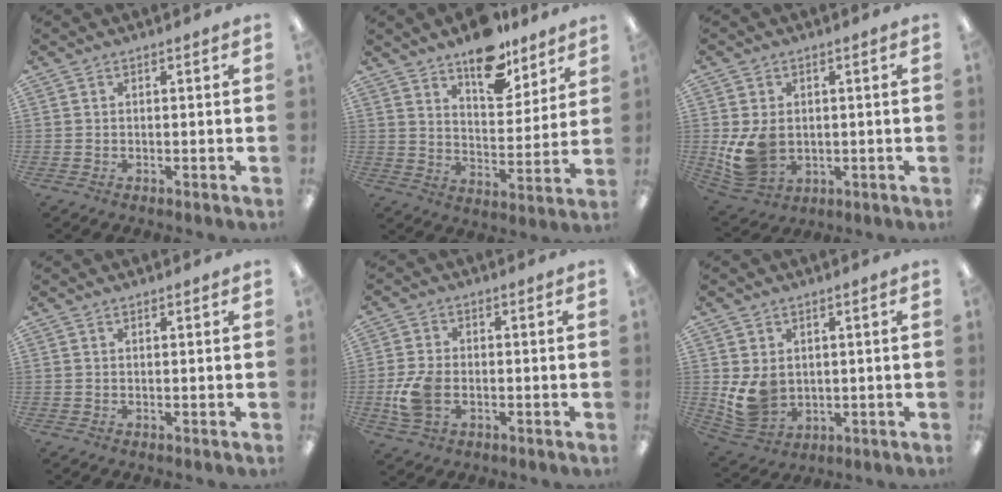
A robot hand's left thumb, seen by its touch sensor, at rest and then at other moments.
{"total": 13.5, "force": [10.6, 5.9, 5.9], "torque": [-0.078, -0.069, 0.189]}
{"total": 9.6, "force": [0.0, 7.6, 6.0], "torque": [-0.128, 0.004, 0.006]}
{"total": 0.5, "force": [0.5, 0.2, 0.1], "torque": [0.005, -0.002, 0.007]}
{"total": 8.4, "force": [-1.7, 5.6, 6.0], "torque": [-0.126, 0.001, -0.031]}
{"total": 8.8, "force": [1.5, 7.2, 4.8], "torque": [-0.109, -0.005, 0.032]}